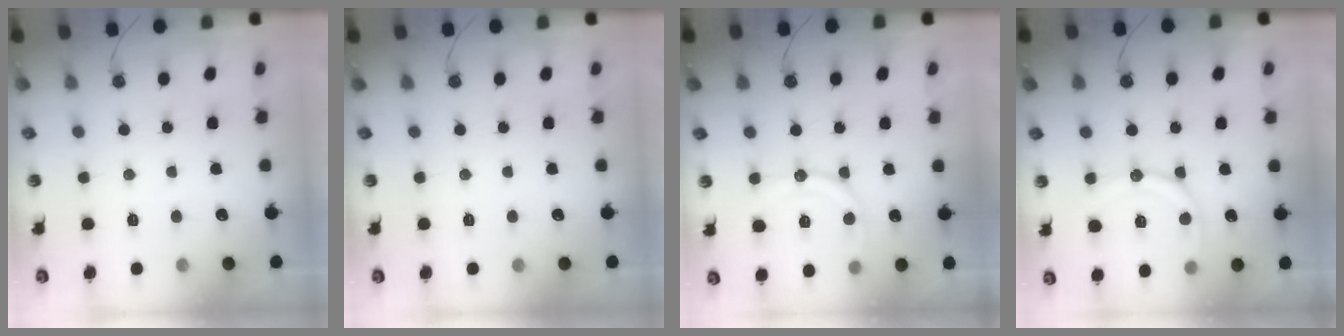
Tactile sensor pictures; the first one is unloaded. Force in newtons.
{"total": 0.0}
{"total": 12.2, "press": 12.2, "slide": 1.2}
{"total": 13.4, "press": 13.4, "slide": 1.4}